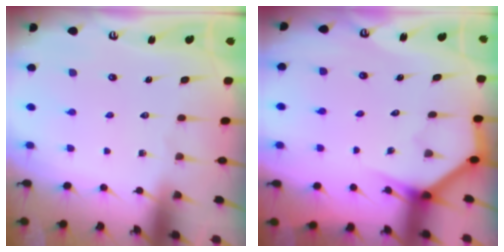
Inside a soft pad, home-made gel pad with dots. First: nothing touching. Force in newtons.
{"total": 3.8, "press": 3.7, "slide": 0.3}